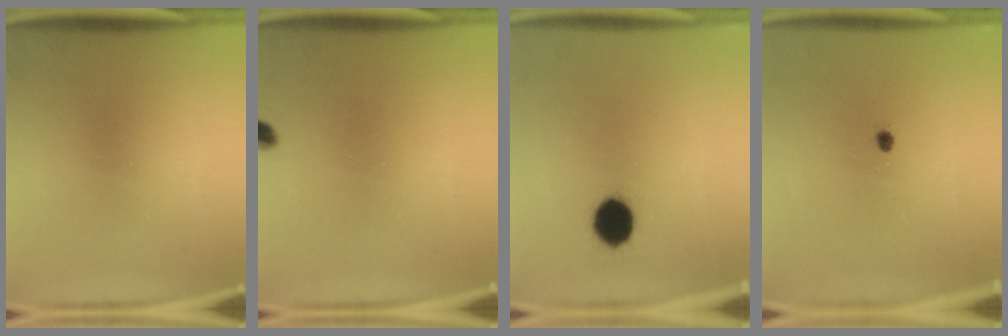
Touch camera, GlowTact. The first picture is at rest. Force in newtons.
{"total": 1.8}
{"total": 8.6}
{"total": 1.0}